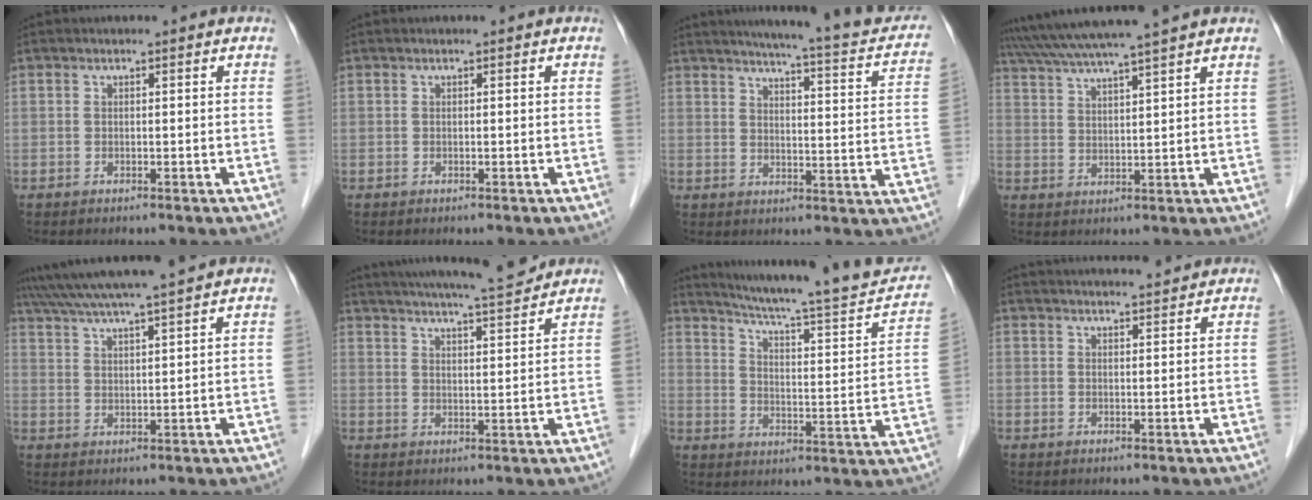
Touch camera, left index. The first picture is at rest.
{"total": 0.0}
{"total": 18.8, "force": [15.9, 2.3, 9.8], "torque": [-0.124, -0.013, 0.182]}
{"total": 12.4, "force": [10.9, -1.2, 5.9], "torque": [-0.107, 0.026, 0.167]}
{"total": 13.4, "force": [11.8, -0.9, 6.2], "torque": [-0.112, 0.027, 0.177]}
{"total": 13.8, "force": [12.7, 0.1, 5.4], "torque": [-0.094, 0.003, 0.181]}
{"total": 22.8, "force": [20.6, 1.3, 9.7], "torque": [-0.139, -0.040, 0.270]}
{"total": 10.1, "force": [9.6, 0.4, 2.8], "torque": [-0.039, 0.021, 0.126]}